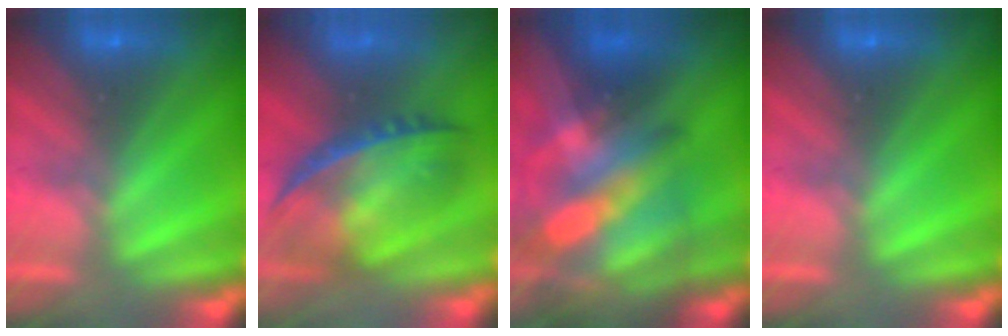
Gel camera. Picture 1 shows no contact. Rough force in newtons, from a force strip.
{"total": 9.1}
{"total": 8.7}
{"total": 0.0}